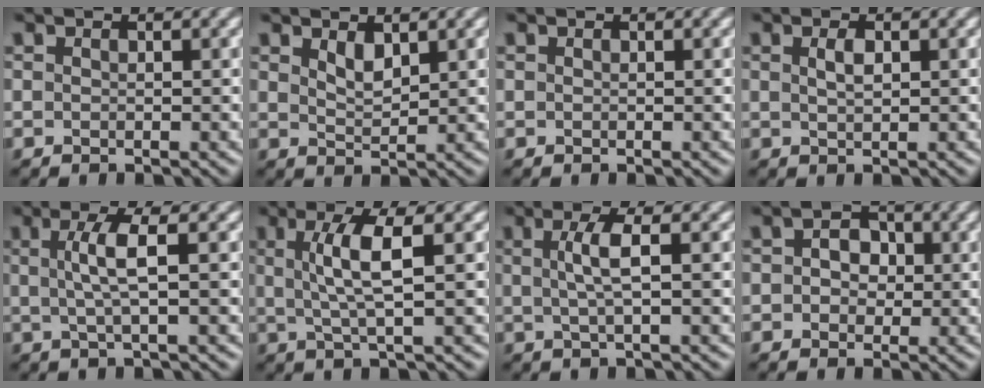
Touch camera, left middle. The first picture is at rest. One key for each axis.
{"total": 1.8, "fx": 1.2, "fy": 0.7, "fz": 1.2, "tx": -0.023, "ty": -0.004, "tz": 0.026}
{"total": 0.0}
{"total": 1.3, "fx": 0.5, "fy": 0.5, "fz": 1.1, "tx": -0.023, "ty": 0.001, "tz": 0.011}
{"total": 3.5, "fx": 0.5, "fy": 0.7, "fz": 3.3, "tx": -0.065, "ty": 0.003, "tz": 0.007}
{"total": 4.4, "fx": 0.9, "fy": 0.8, "fz": 4.2, "tx": -0.080, "ty": 0.002, "tz": 0.019}
{"total": 3.0, "fx": 0.4, "fy": 0.6, "fz": 2.9, "tx": -0.055, "ty": 0.005, "tz": 0.006}
{"total": 2.8, "fx": 0.3, "fy": 2.3, "fz": 1.7, "tx": -0.017, "ty": 0.007, "tz": -0.011}